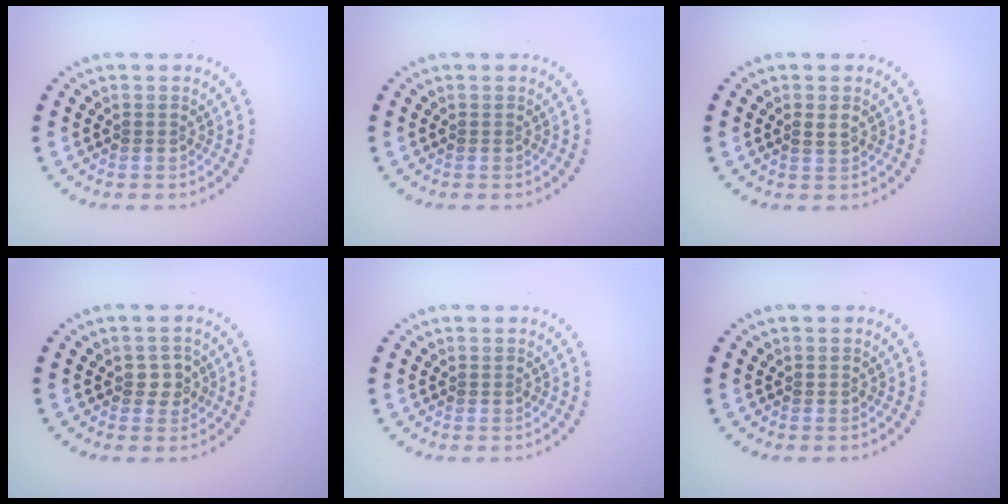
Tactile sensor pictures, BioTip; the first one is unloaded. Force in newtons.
{"total": 0.0}
{"total": 1.0, "press": 0.9, "slide": 0.4}
{"total": 1.5, "press": 1.4, "slide": 0.5}
{"total": 0.0}
{"total": 0.0}